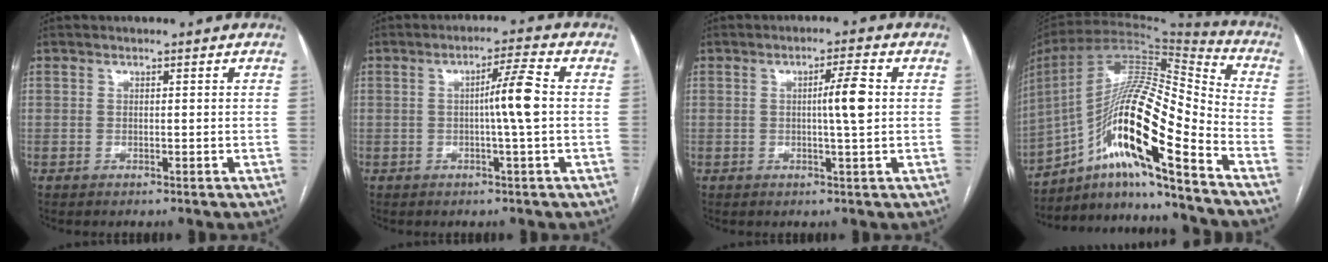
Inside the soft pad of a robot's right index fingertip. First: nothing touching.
{"total": 5.6, "force": [-0.3, -0.9, 5.5], "torque": [-0.090, 0.009, -0.006]}
{"total": 4.5, "force": [0.2, -0.4, 4.4], "torque": [-0.072, 0.002, 0.002]}
{"total": 21.1, "force": [-11.1, 1.9, 17.9], "torque": [-0.341, 0.005, -0.196]}